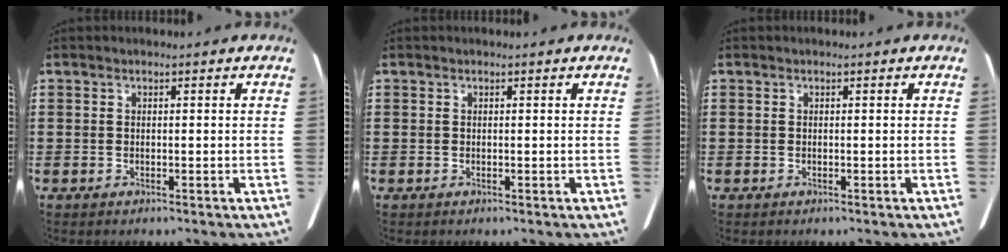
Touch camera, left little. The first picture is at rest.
{"total": 0.0}
{"total": 0.0}